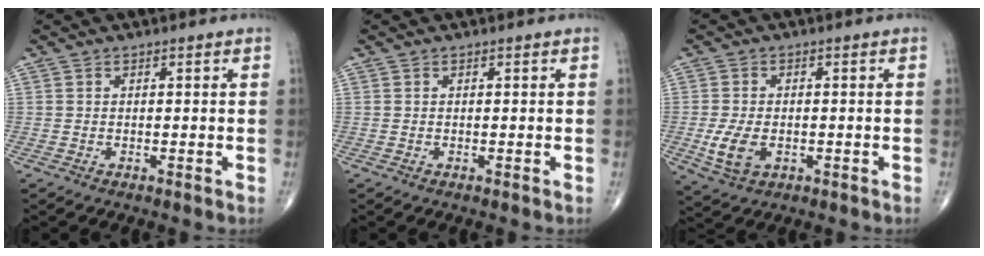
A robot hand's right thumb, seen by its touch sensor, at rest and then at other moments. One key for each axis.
{"total": 0.0}
{"total": 6.3, "fx": -1.4, "fy": 3.8, "fz": 4.8, "tx": -0.098, "ty": -0.004, "tz": -0.020}